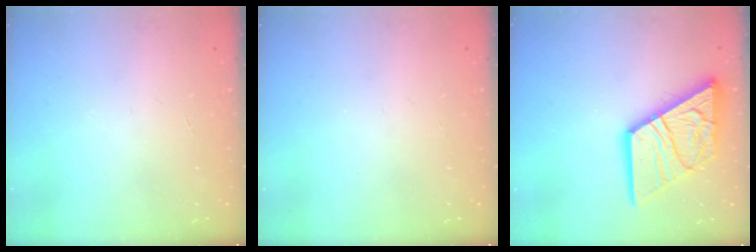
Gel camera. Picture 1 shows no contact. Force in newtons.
{"total": 0.0}
{"total": 19.0, "press": 18.8, "slide": 2.1}